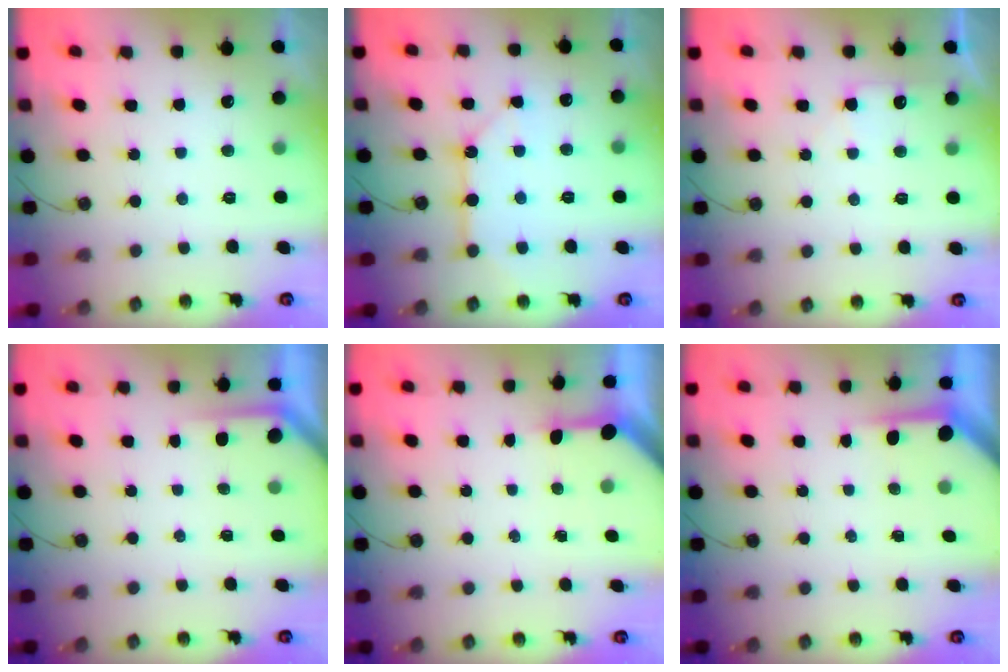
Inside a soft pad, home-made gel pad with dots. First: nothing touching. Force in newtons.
{"total": 11.3, "press": 11.2, "slide": 1.1}
{"total": 5.6, "press": 5.5, "slide": 0.7}
{"total": 2.4, "press": 2.4, "slide": 0.2}
{"total": 3.5, "press": 3.5, "slide": 0.3}
{"total": 4.0, "press": 4.0, "slide": 0.3}